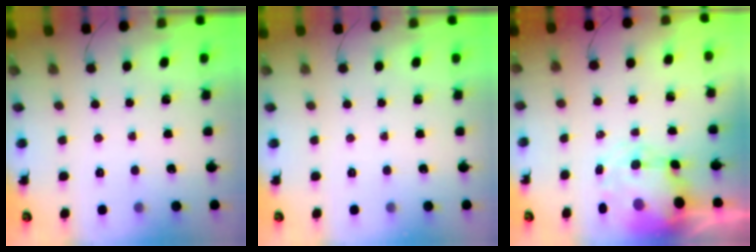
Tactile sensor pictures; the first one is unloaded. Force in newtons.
{"total": 0.0}
{"total": 8.9, "press": 8.6, "slide": 2.3}